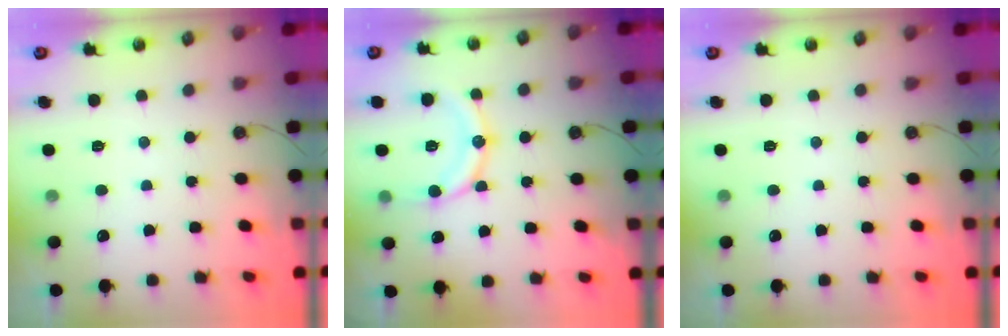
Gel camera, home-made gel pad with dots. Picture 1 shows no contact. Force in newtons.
{"total": 14.1, "press": 13.8, "slide": 2.9}
{"total": 0.0}